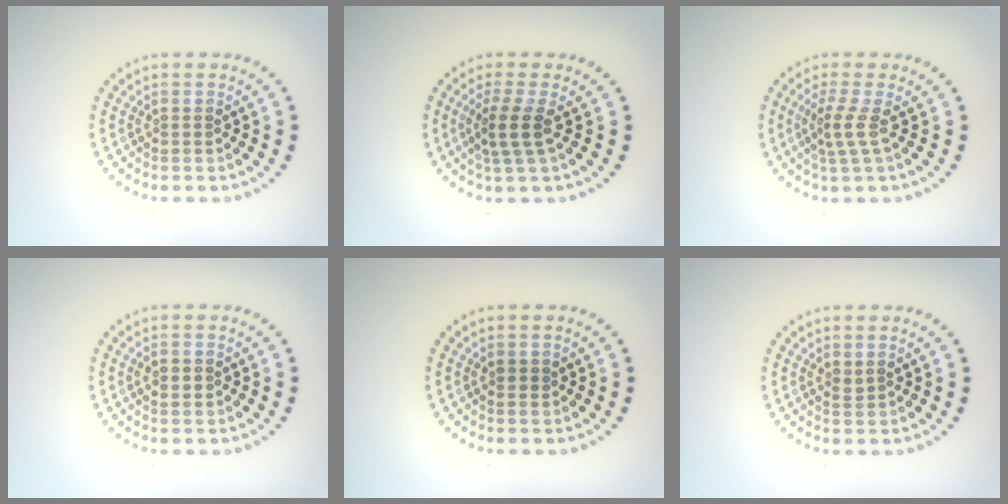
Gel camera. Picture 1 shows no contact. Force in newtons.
{"total": 2.5, "press": 2.0, "slide": 1.6}
{"total": 2.1, "press": 1.5, "slide": 1.5}
{"total": 1.1, "press": 1.1, "slide": 0.1}
{"total": 0.9, "press": 0.8, "slide": 0.3}
{"total": 0.6, "press": 0.5, "slide": 0.3}